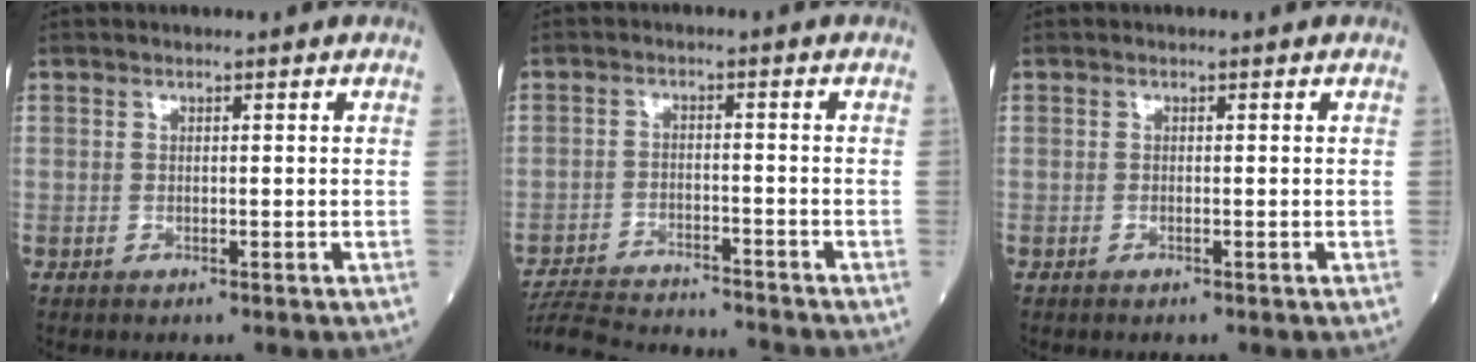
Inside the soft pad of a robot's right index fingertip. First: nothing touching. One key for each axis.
{"total": 13.2, "fx": -12.6, "fy": 1.0, "fz": 3.5, "tx": -0.068, "ty": -0.006, "tz": -0.191}
{"total": 0.0}